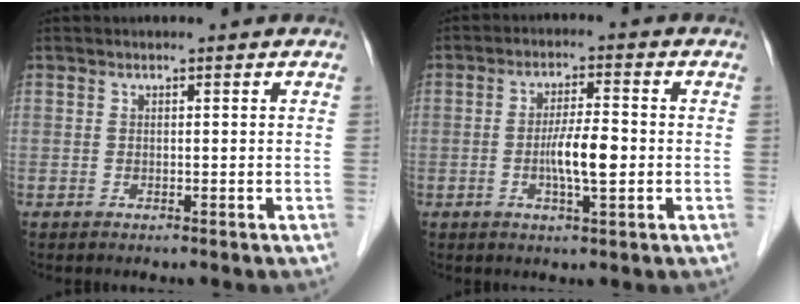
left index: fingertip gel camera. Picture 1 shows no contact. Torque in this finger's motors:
{"motor_torque": [1.00, 0.68, 0.20, 0.06]}